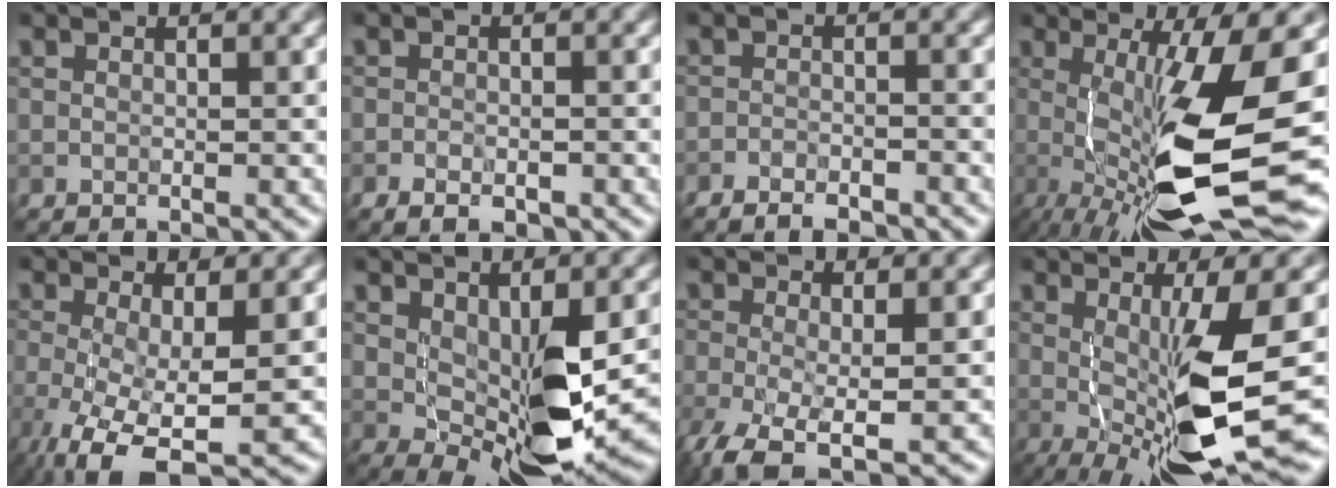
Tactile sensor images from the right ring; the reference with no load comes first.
{"total": 2.1, "force": [-1.5, 0.8, 1.2], "torque": [-0.013, -0.001, -0.016]}
{"total": 3.6, "force": [-3.3, 0.7, 1.1], "torque": [-0.015, 0.004, -0.046]}
{"total": 13.1, "force": [-1.7, 3.4, 12.5], "torque": [-0.207, -0.015, -0.018]}
{"total": 7.2, "force": [-2.4, 1.9, 6.5], "torque": [-0.116, -0.017, -0.031]}
{"total": 8.1, "force": [-0.9, 3.4, 7.3], "torque": [-0.134, -0.014, 0.002]}
{"total": 6.2, "force": [-2.9, 1.9, 5.1], "torque": [-0.102, -0.015, -0.050]}
{"total": 8.8, "force": [-1.0, 1.7, 8.6], "torque": [-0.140, -0.009, -0.006]}